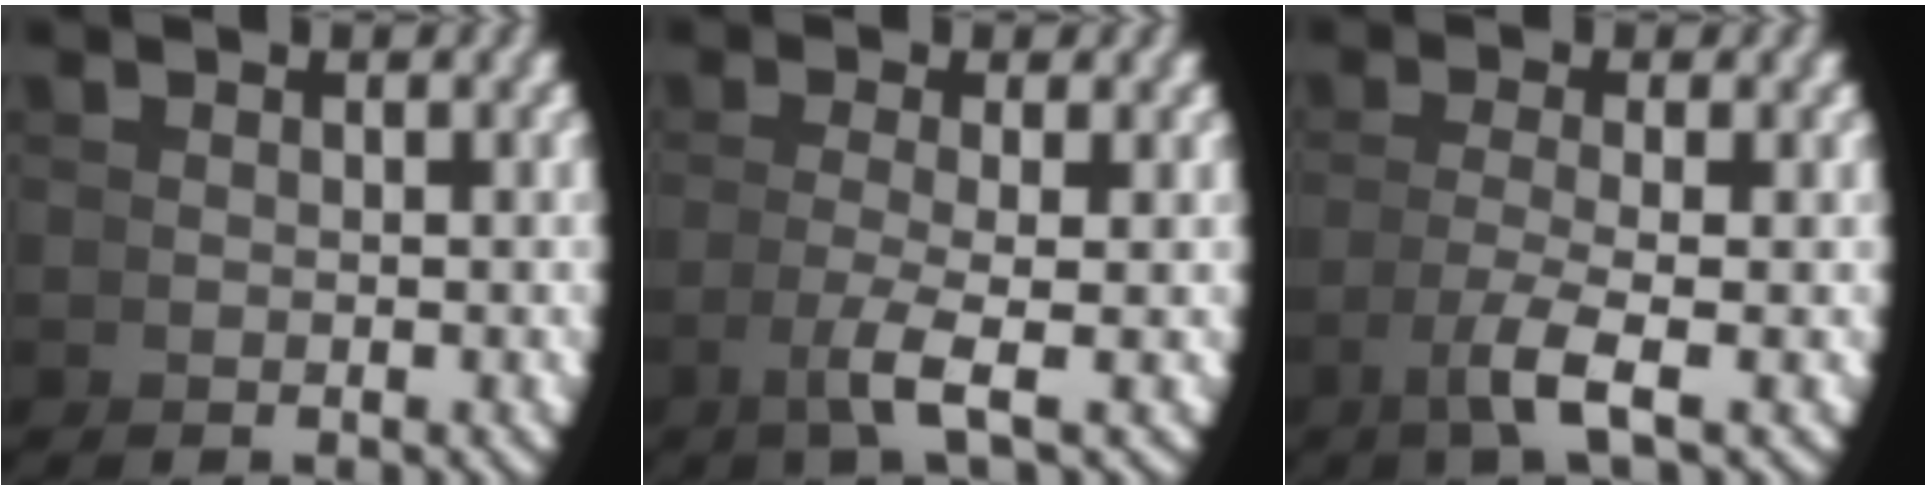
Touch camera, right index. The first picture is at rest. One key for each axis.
{"total": 3.0, "fx": -0.4, "fy": -0.5, "fz": 3.0, "tx": -0.063, "ty": -0.008, "tz": 0.000}
{"total": 3.3, "fx": -0.9, "fy": -0.2, "fz": 3.2, "tx": -0.066, "ty": -0.010, "tz": -0.005}